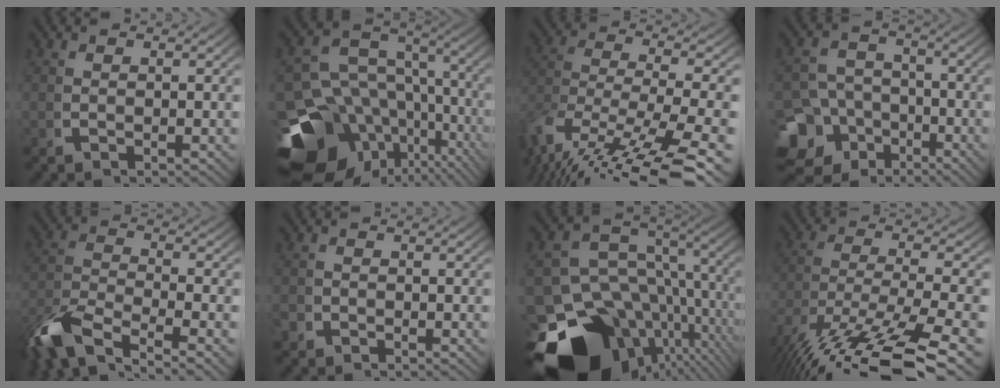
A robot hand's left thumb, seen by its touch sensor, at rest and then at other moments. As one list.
[{"total": 20.1, "force": [-4.9, 14.9, 12.6], "torque": [-0.233, -0.080, -0.053]}, {"total": 11.9, "force": [-3.6, 7.3, 8.7], "torque": [-0.203, -0.063, -0.014]}, {"total": 14.2, "force": [-6.0, 11.3, 6.1], "torque": [-0.116, -0.076, -0.080]}, {"total": 8.9, "force": [-3.4, 5.8, 5.9], "torque": [-0.139, -0.028, -0.051]}, {"total": 1.4, "force": [-1.0, 0.9, 0.0], "torque": [-0.006, -0.012, -0.017]}, {"total": 23.5, "force": [-6.5, 15.2, 16.7], "torque": [-0.279, -0.082, -0.071]}, {"total": 12.6, "force": [-5.4, 6.9, 9.1], "torque": [-0.206, -0.067, -0.039]}]